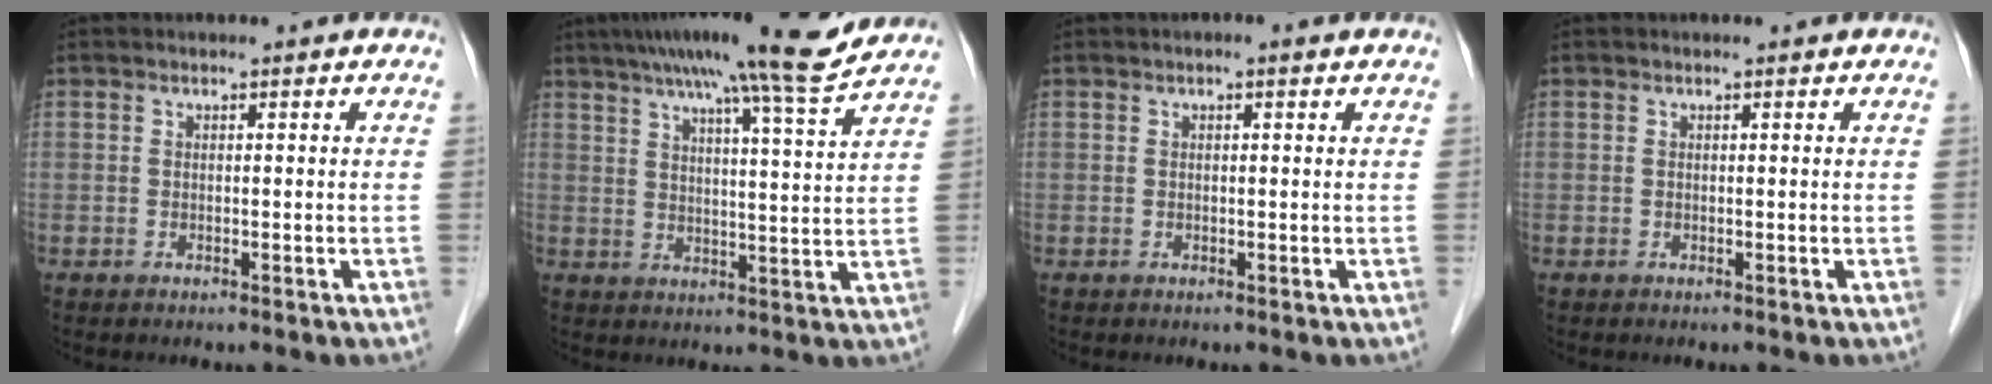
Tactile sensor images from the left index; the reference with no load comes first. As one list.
[{"total": 15.5, "force": [12.9, -0.6, 8.4], "torque": [-0.138, 0.009, 0.174]}, {"total": 1.1, "force": [0.6, 0.2, 0.9], "torque": [-0.020, 0.007, 0.006]}, {"total": 0.0}]